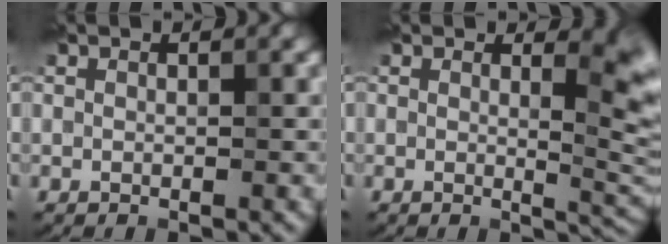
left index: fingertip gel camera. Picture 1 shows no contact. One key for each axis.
{"total": 4.1, "fx": 1.3, "fy": 1.4, "fz": 3.7, "tx": -0.038, "ty": -0.006, "tz": 0.019}